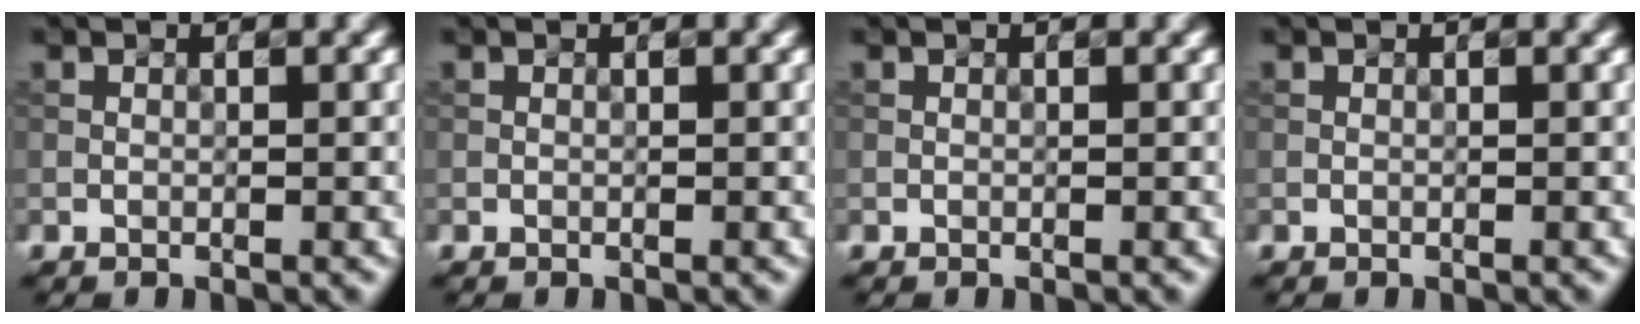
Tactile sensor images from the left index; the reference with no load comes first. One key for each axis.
{"total": 0.0}
{"total": 0.0}
{"total": 0.0}